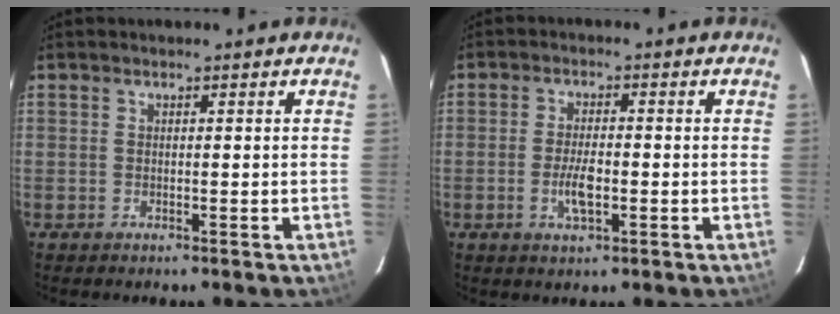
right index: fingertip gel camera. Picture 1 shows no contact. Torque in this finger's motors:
{"motor_torque": [0.57, 0.19, 0.41, 0.04]}